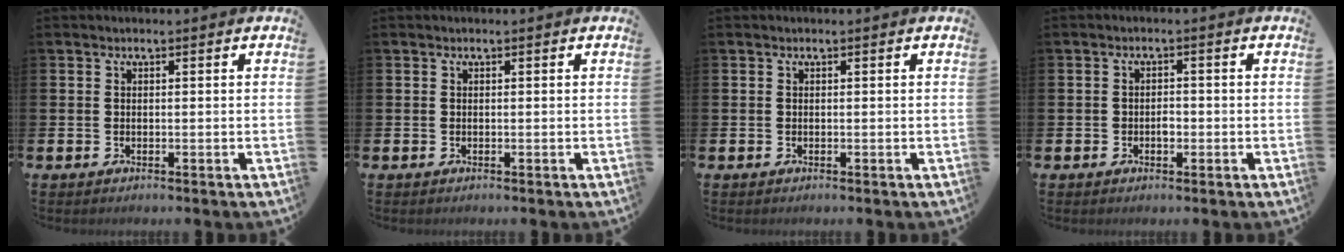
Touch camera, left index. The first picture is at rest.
{"total": 0.0}
{"total": 0.0}
{"total": 1.5, "force": [-0.4, 1.0, 1.0], "torque": [-0.004, -0.003, -0.012]}